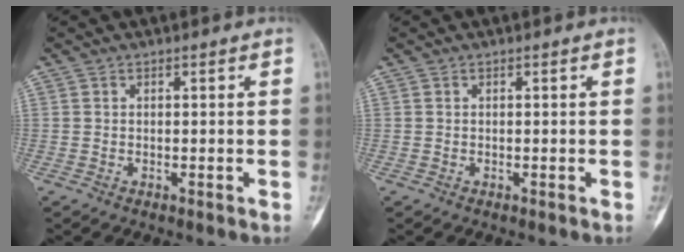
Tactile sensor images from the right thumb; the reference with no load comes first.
{"total": 0.0}